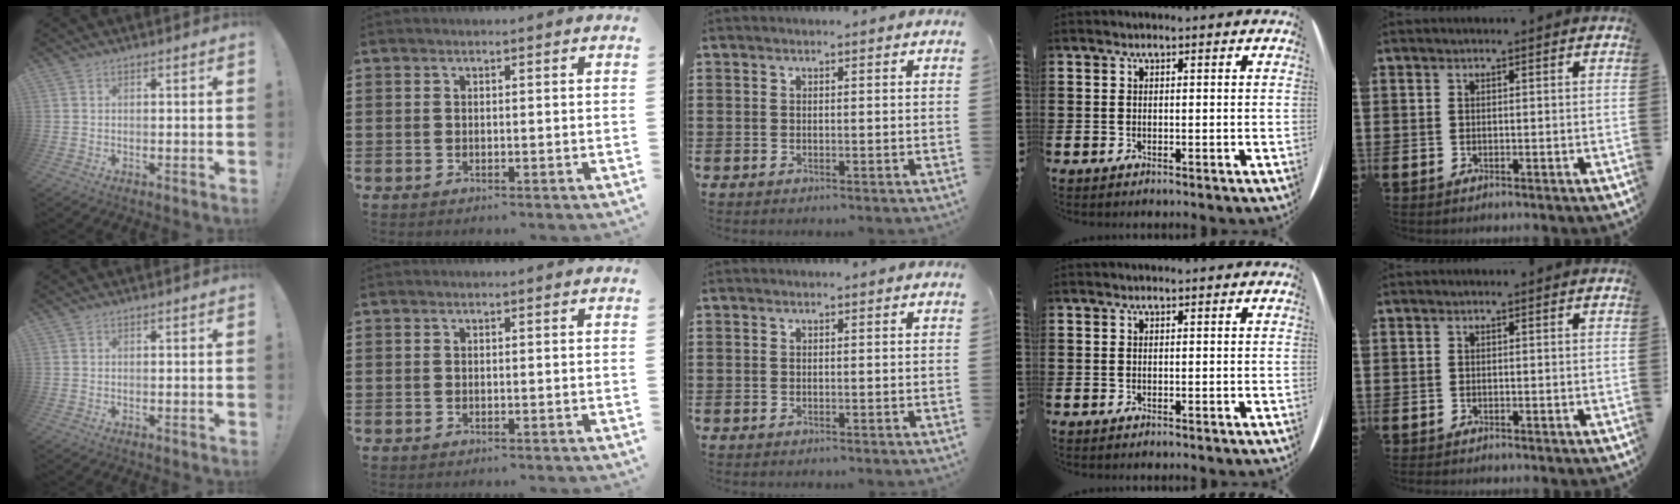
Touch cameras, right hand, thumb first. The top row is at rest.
{}